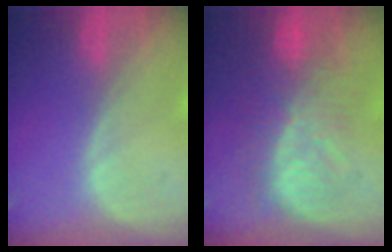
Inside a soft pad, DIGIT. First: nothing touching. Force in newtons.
{"total": 9.6, "press": 9.0, "slide": 3.3}